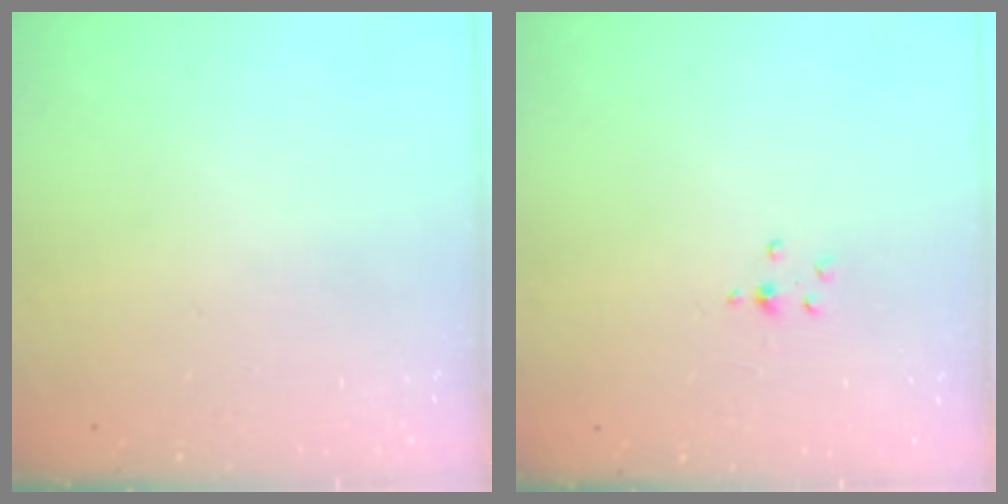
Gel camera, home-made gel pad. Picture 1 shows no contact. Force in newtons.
{"total": 2.0, "press": 2.0, "slide": 0.3}